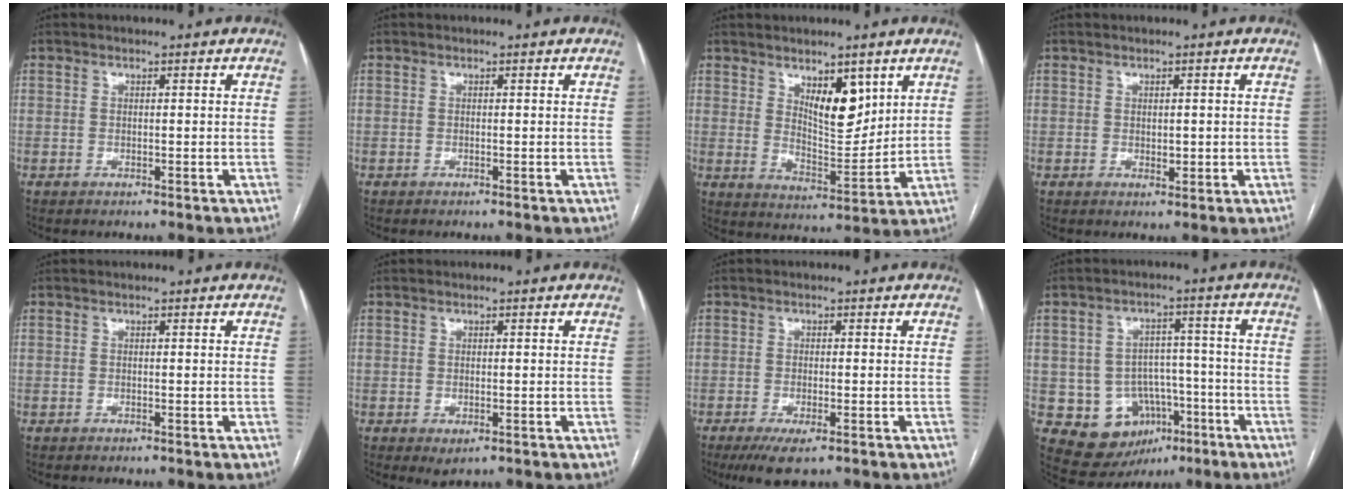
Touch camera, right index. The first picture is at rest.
{"total": 0.0}
{"total": 8.0, "force": [4.1, 3.2, 6.1], "torque": [-0.102, -0.012, 0.076]}
{"total": 1.6, "force": [0.1, 1.0, 1.2], "torque": [-0.016, -0.003, 0.004]}
{"total": 0.0}
{"total": 1.9, "force": [-0.8, 1.0, 1.5], "torque": [-0.020, -0.004, -0.002]}
{"total": 4.9, "force": [-2.9, 1.2, 3.8], "torque": [-0.063, -0.012, -0.044]}
{"total": 10.7, "force": [-4.1, 9.0, 4.0], "torque": [-0.051, 0.033, -0.047]}